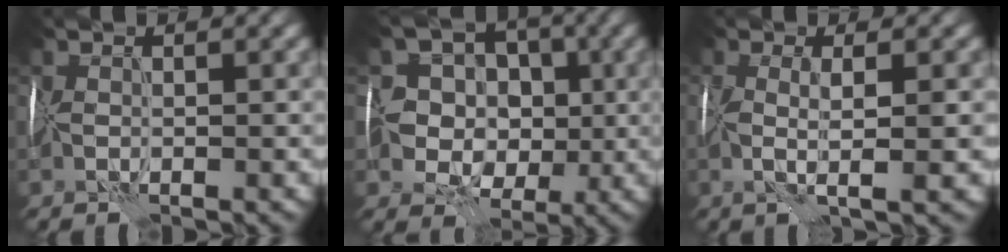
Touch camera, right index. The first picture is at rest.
{"total": 8.1, "force": [0.4, 7.0, 4.1], "torque": [-0.047, 0.011, -0.023]}
{"total": 3.1, "force": [0.0, 0.4, 3.1], "torque": [-0.052, -0.001, 0.000]}